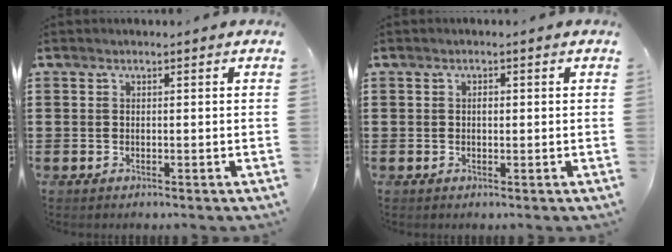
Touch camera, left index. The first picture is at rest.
{"total": 0.9, "force": [0.0, 0.5, 0.8], "torque": [-0.017, 0.001, 0.000]}